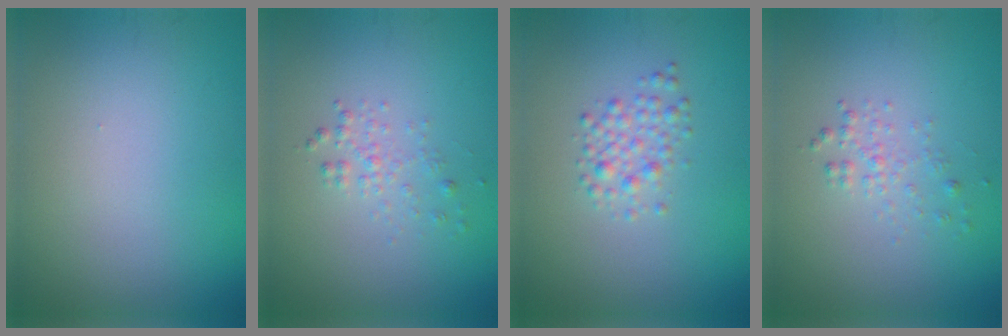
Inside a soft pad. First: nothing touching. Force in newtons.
{"total": 1.4, "press": 1.4, "slide": 0.0}
{"total": 2.1, "press": 2.1, "slide": 0.0}
{"total": 1.4, "press": 1.4, "slide": 0.0}